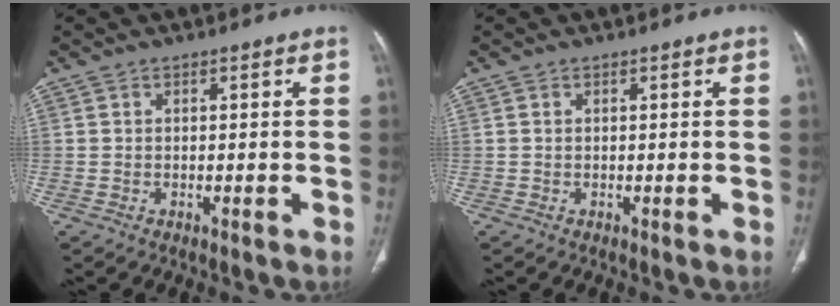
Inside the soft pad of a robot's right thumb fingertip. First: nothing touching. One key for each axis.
{"total": 0.0}